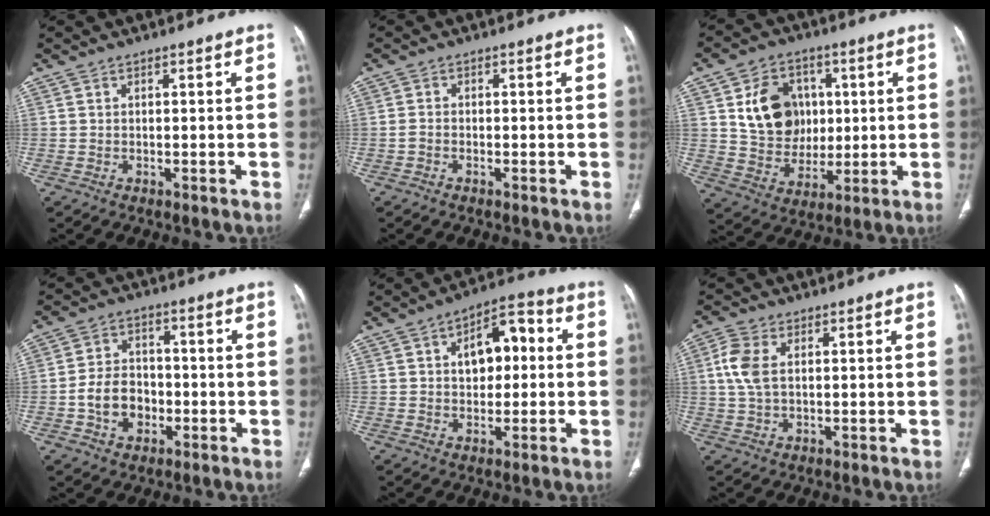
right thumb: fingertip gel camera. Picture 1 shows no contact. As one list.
[{"total": 1.1, "force": [-0.5, 0.7, 0.7], "torque": [-0.018, 0.004, -0.012]}, {"total": 14.2, "force": [3.1, 11.4, 7.8], "torque": [-0.084, -0.009, 0.064]}, {"total": 8.7, "force": [-2.5, 6.7, 5.0], "torque": [-0.068, 0.026, -0.044]}, {"total": 10.0, "force": [1.5, 6.0, 7.9], "torque": [-0.089, 0.027, 0.018]}, {"total": 6.0, "force": [1.0, 3.4, 4.8], "torque": [-0.124, 0.010, 0.019]}]